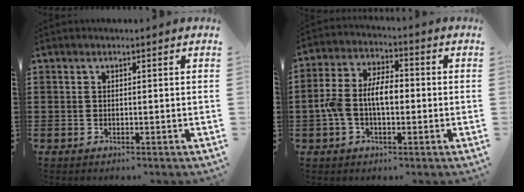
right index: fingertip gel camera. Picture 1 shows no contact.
{"total": 7.0, "force": [-1.1, 3.7, 5.9], "torque": [-0.133, 0.003, -0.028]}